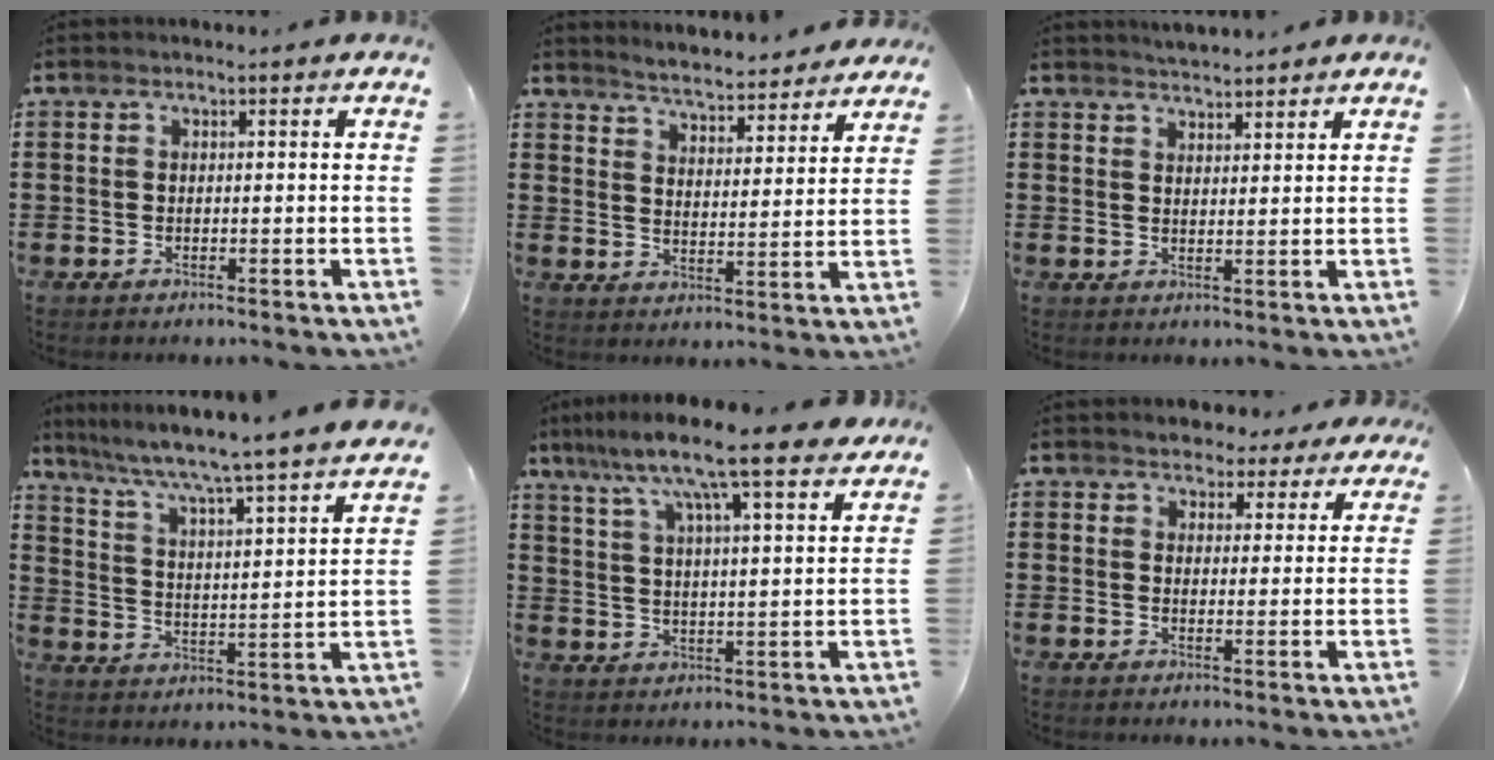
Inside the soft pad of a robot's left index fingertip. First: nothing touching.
{"total": 4.4, "force": [4.4, -0.1, 0.4], "torque": [-0.031, -0.031, 0.074]}
{"total": 2.5, "force": [2.5, 0.0, -0.1], "torque": [-0.004, -0.003, 0.049]}
{"total": 5.1, "force": [4.3, -1.0, 2.4], "torque": [-0.067, -0.051, 0.060]}
{"total": 10.2, "force": [8.2, 0.6, 6.1], "torque": [-0.139, -0.039, 0.135]}
{"total": 3.7, "force": [3.2, 1.8, 0.1], "torque": [-0.011, -0.004, 0.058]}